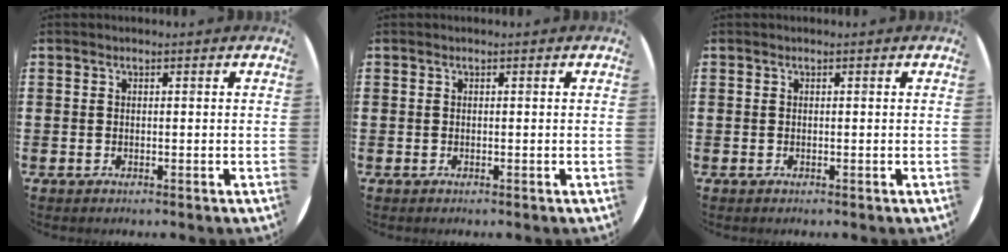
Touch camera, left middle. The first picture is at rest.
{"total": 0.0}
{"total": 0.0}